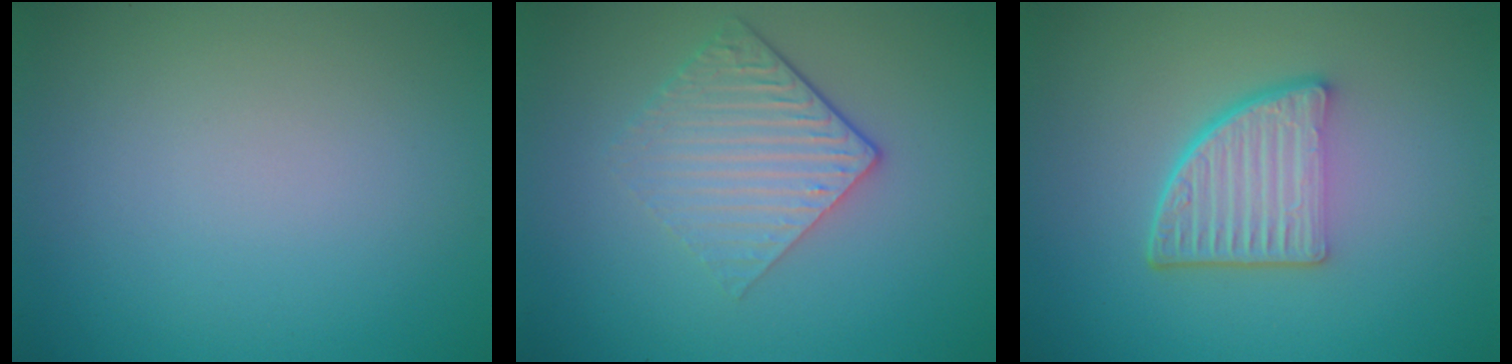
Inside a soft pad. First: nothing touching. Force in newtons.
{"total": 3.8, "press": 2.8, "slide": 2.6}
{"total": 5.5, "press": 3.7, "slide": 4.1}